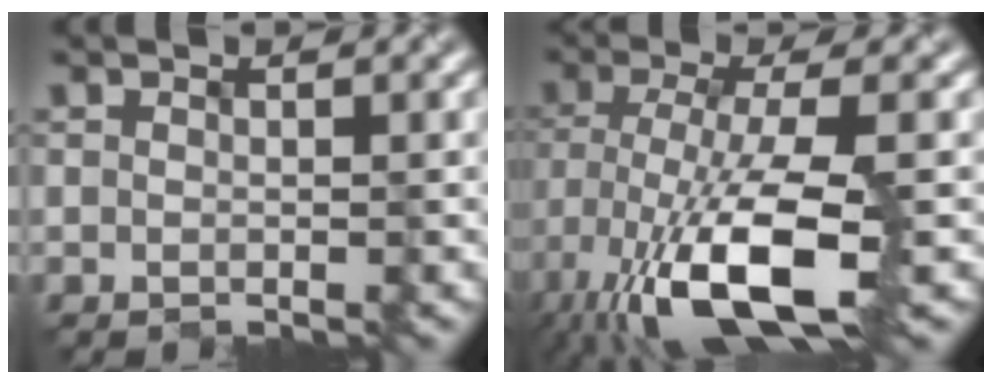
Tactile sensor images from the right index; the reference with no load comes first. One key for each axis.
{"total": 10.9, "fx": -5.3, "fy": 3.1, "fz": 9.1, "tx": -0.179, "ty": -0.017, "tz": -0.095}